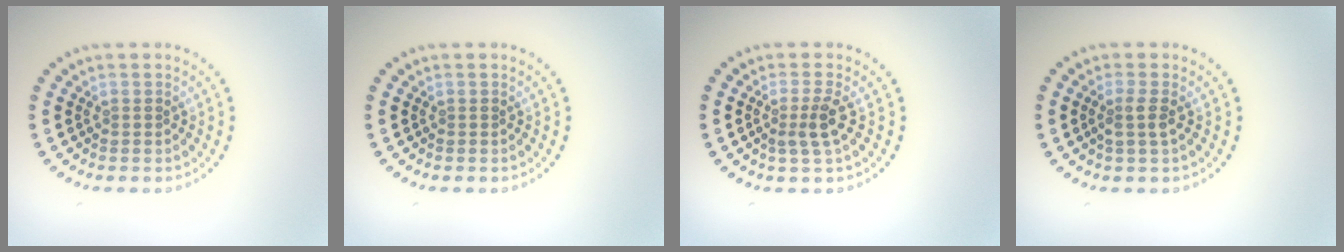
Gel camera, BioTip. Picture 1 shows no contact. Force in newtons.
{"total": 0.0}
{"total": 2.3, "press": 1.8, "slide": 1.4}
{"total": 1.5, "press": 1.3, "slide": 0.9}